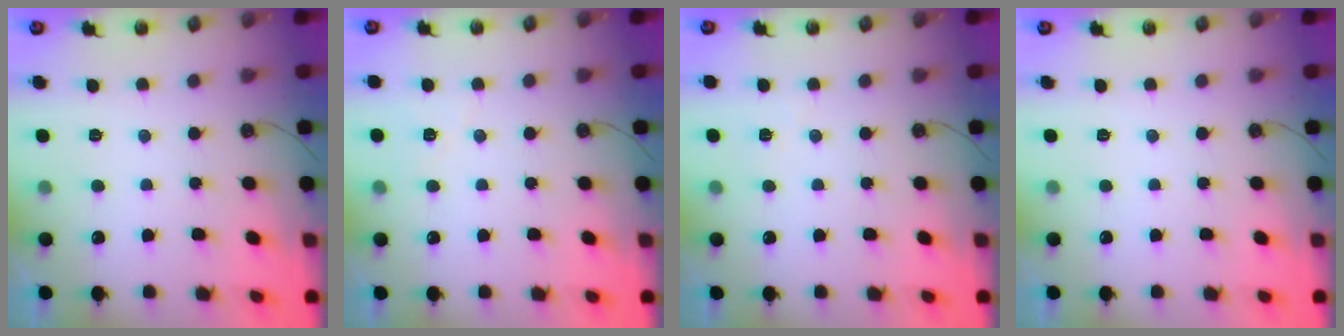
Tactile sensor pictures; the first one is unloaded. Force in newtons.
{"total": 5.7, "press": 5.7, "slide": 0.4}
{"total": 3.3, "press": 3.3, "slide": 0.4}
{"total": 0.0}